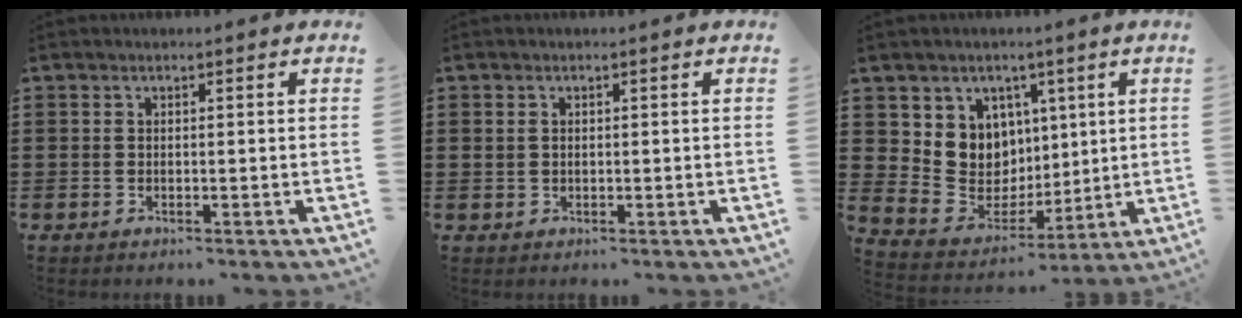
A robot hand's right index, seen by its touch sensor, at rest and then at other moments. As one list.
[{"total": 0.6, "force": [0.3, 0.5, 0.0], "torque": [0.001, 0.006, 0.007]}, {"total": 8.8, "force": [2.8, 8.3, 1.3], "torque": [-0.060, -0.032, 0.062]}]